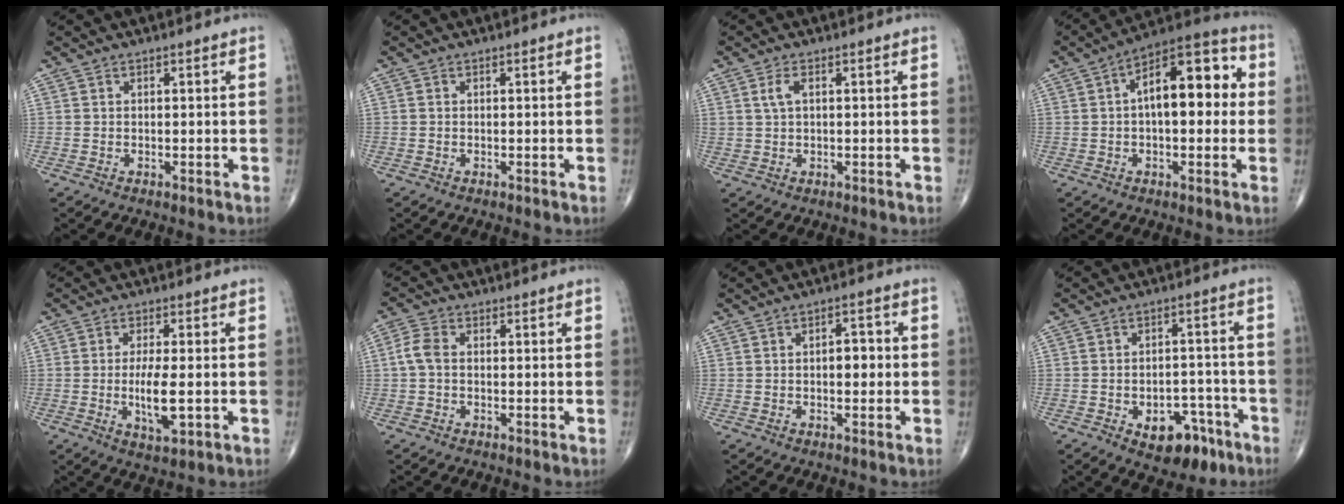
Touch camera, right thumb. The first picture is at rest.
{"total": 0.0}
{"total": 2.6, "force": [0.8, 1.3, 2.1], "torque": [-0.043, 0.004, 0.018]}
{"total": 15.2, "force": [1.8, 7.3, 13.3], "torque": [-0.174, 0.038, 0.016]}
{"total": 6.9, "force": [-1.0, 2.0, 6.6], "torque": [-0.125, -0.015, -0.017]}
{"total": 3.6, "force": [-0.2, 2.4, 2.8], "torque": [-0.061, 0.009, -0.011]}
{"total": 3.8, "force": [-0.1, 2.0, 3.2], "torque": [-0.035, 0.006, -0.005]}
{"total": 9.9, "force": [-5.1, 6.0, 6.1], "torque": [-0.048, 0.043, -0.062]}